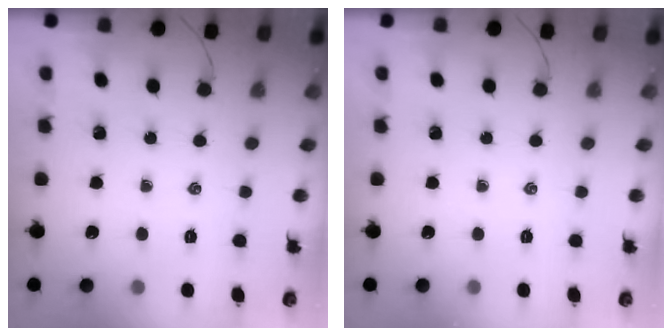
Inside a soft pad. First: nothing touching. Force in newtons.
{"total": 0.0}